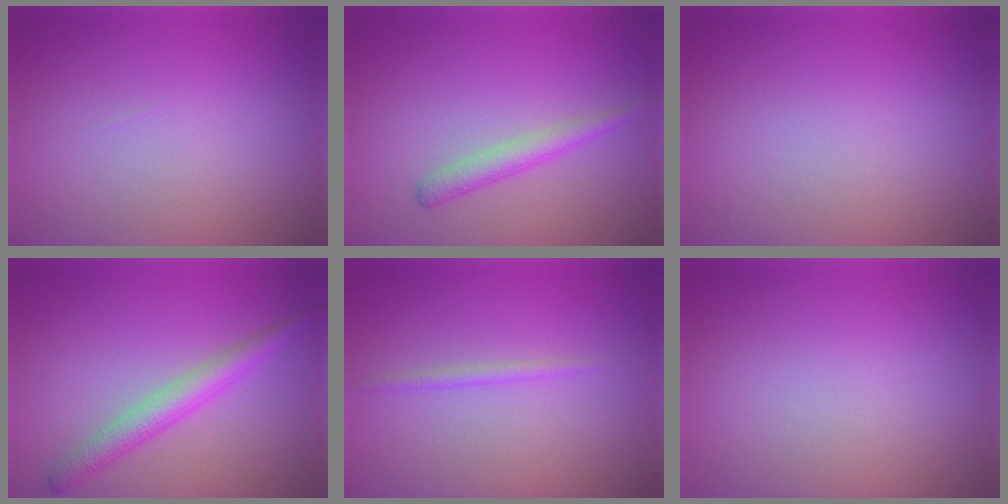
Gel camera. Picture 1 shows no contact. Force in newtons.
{"total": 2.0, "press": 2.0, "slide": 0.1}
{"total": 0.0}
{"total": 3.0, "press": 3.0, "slide": 0.1}
{"total": 0.8, "press": 0.8, "slide": 0.0}
{"total": 0.0}